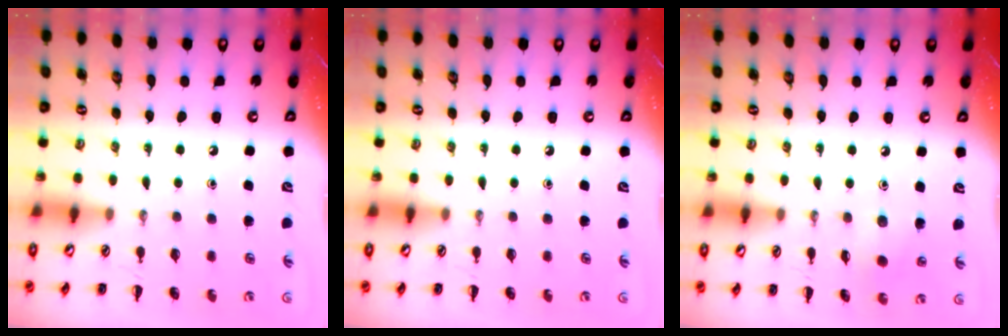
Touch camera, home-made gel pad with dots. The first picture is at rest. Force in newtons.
{"total": 0.0}
{"total": 4.3, "press": 4.2, "slide": 0.9}